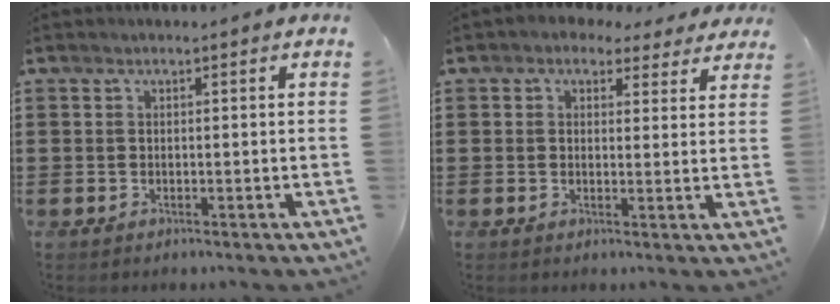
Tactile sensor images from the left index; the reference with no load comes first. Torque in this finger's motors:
{"motor_torque": [2.14, 0.00, 0.44, -0.01]}